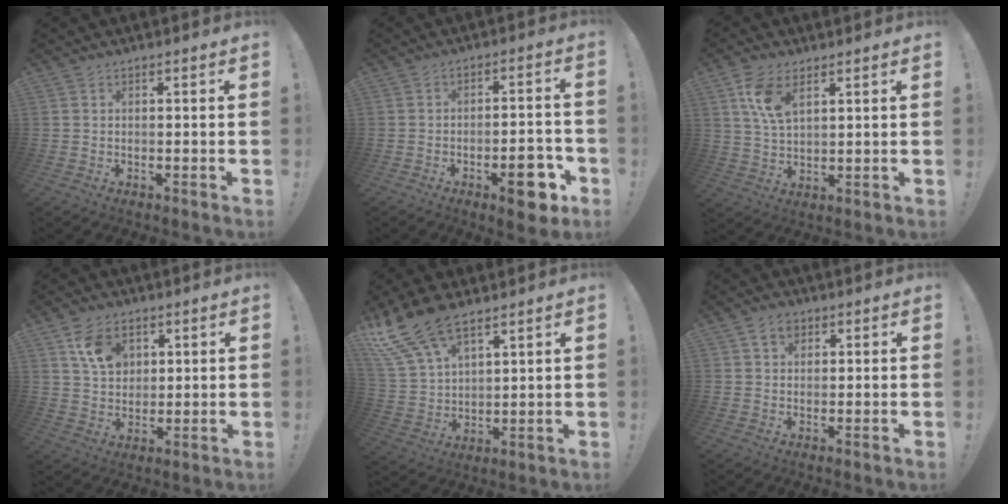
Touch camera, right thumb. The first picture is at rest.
{"total": 11.1, "force": [-5.3, 4.4, 8.6], "torque": [-0.087, 0.028, -0.081]}
{"total": 9.0, "force": [4.7, 4.7, 6.1], "torque": [-0.120, -0.009, 0.089]}
{"total": 9.5, "force": [4.6, 6.9, 4.7], "torque": [-0.064, -0.016, 0.088]}
{"total": 15.3, "force": [10.9, 7.2, 8.1], "torque": [-0.162, -0.060, 0.206]}
{"total": 4.4, "force": [2.4, 3.1, 2.0], "torque": [-0.024, -0.005, 0.042]}